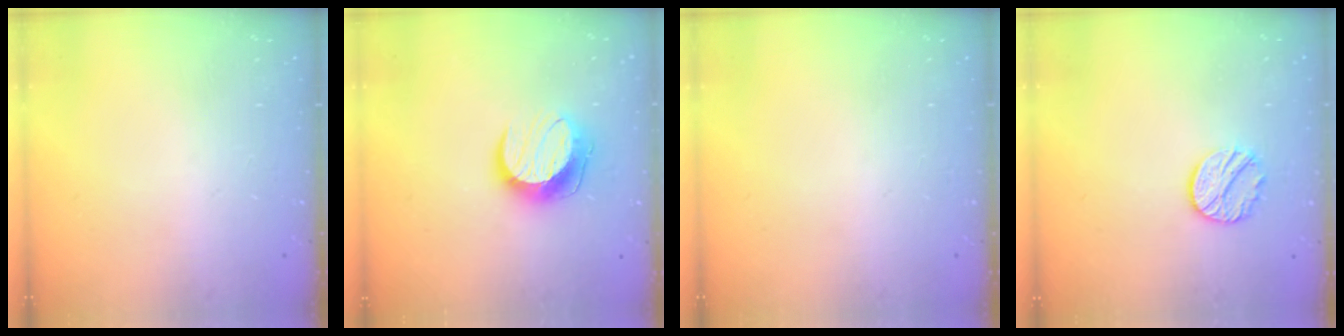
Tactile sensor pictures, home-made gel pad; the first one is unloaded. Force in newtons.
{"total": 11.5, "press": 11.5, "slide": 0.8}
{"total": 0.0}
{"total": 9.2, "press": 9.2, "slide": 0.3}